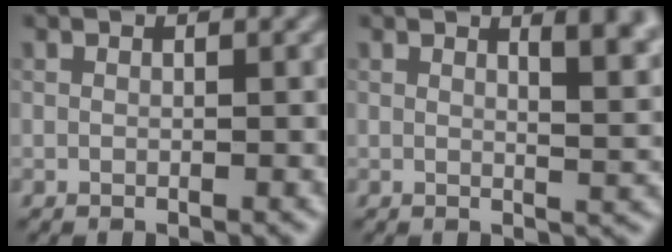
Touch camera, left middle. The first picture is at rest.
{"total": 5.3, "force": [2.7, 2.0, 4.1], "torque": [-0.022, 0.011, 0.029]}